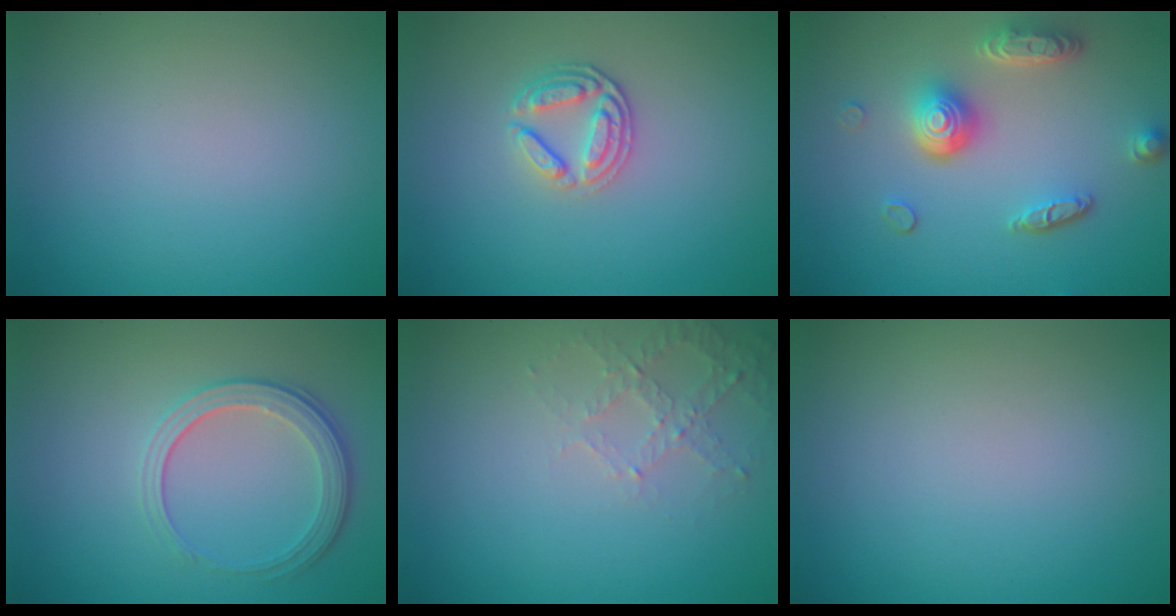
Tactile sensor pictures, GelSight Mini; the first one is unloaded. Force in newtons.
{"total": 2.7, "press": 2.4, "slide": 1.2}
{"total": 4.9, "press": 3.7, "slide": 3.2}
{"total": 3.2, "press": 2.6, "slide": 1.9}
{"total": 2.2, "press": 2.1, "slide": 0.6}
{"total": 0.0}